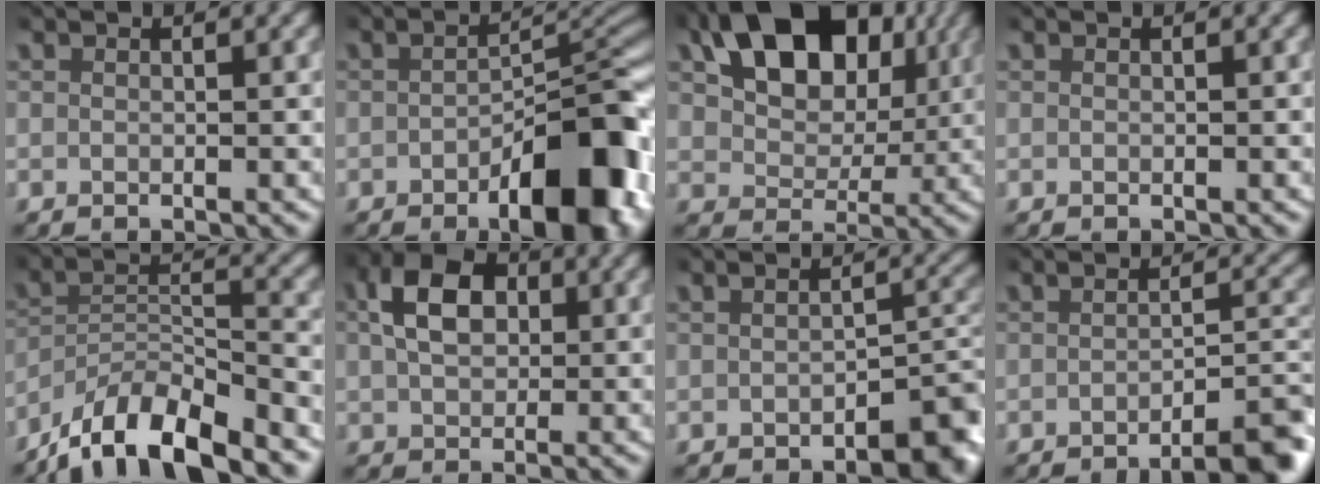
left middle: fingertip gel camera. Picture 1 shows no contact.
{"total": 9.5, "force": [-4.3, 3.5, 7.7], "torque": [-0.085, 0.009, -0.068]}
{"total": 12.3, "force": [5.8, 7.7, 7.6], "torque": [-0.134, 0.007, 0.091]}
{"total": 0.0}
{"total": 8.2, "force": [-6.2, 3.0, 4.4], "torque": [-0.062, -0.001, -0.105]}
{"total": 6.9, "force": [1.8, 4.7, 4.7], "torque": [-0.080, 0.003, 0.031]}
{"total": 4.3, "force": [-2.0, 1.9, 3.3], "torque": [-0.027, 0.002, -0.030]}
{"total": 5.3, "force": [-3.6, 1.1, 3.8], "torque": [-0.035, 0.002, -0.059]}